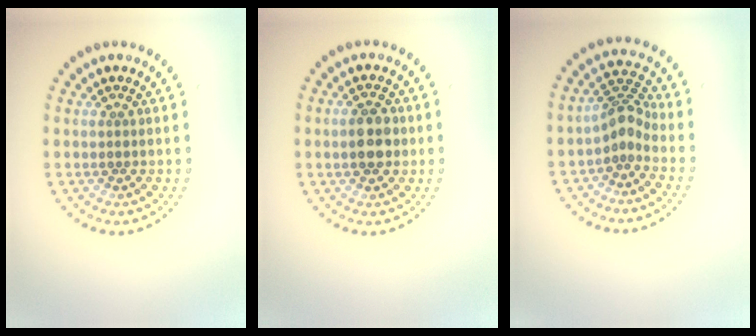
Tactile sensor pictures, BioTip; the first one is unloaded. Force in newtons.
{"total": 3.1, "press": 3.1, "slide": 0.1}
{"total": 2.6, "press": 1.9, "slide": 1.7}